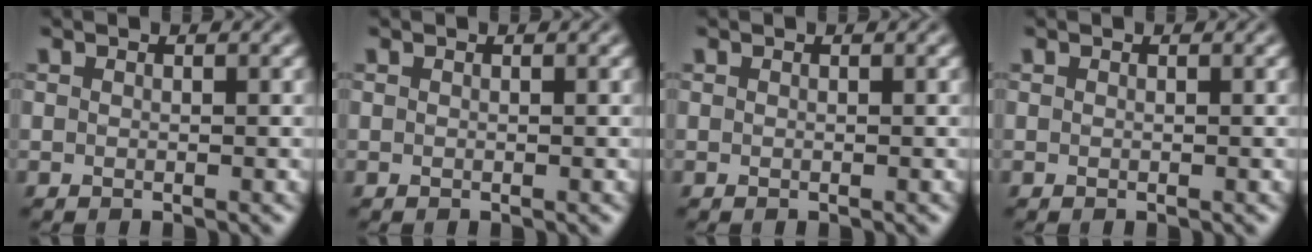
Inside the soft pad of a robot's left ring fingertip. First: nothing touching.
{"total": 0.0}
{"total": 0.0}
{"total": 0.0}